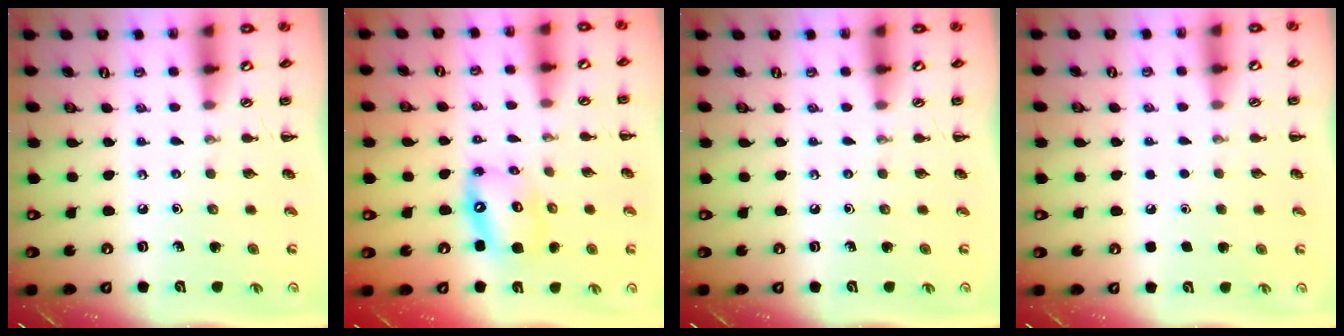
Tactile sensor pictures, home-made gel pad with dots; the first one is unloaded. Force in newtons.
{"total": 12.2, "press": 11.6, "slide": 3.5}
{"total": 0.0}
{"total": 1.6, "press": 1.6, "slide": 0.1}